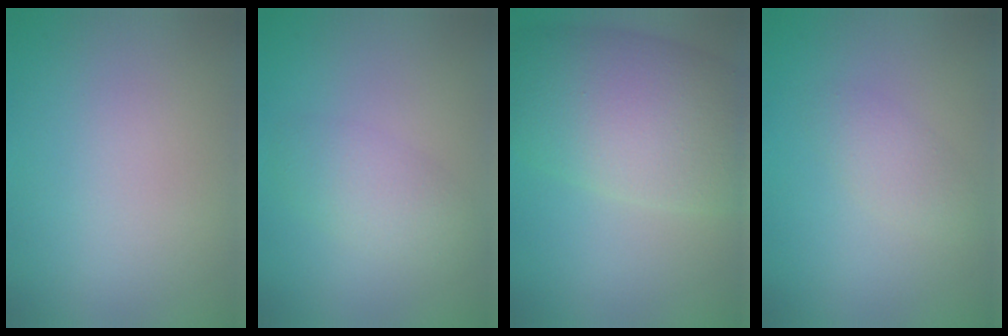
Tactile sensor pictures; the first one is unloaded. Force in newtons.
{"total": 2.7, "press": 2.7, "slide": 0.3}
{"total": 10.9, "press": 10.9, "slide": 0.5}
{"total": 1.7, "press": 1.7, "slide": 0.1}